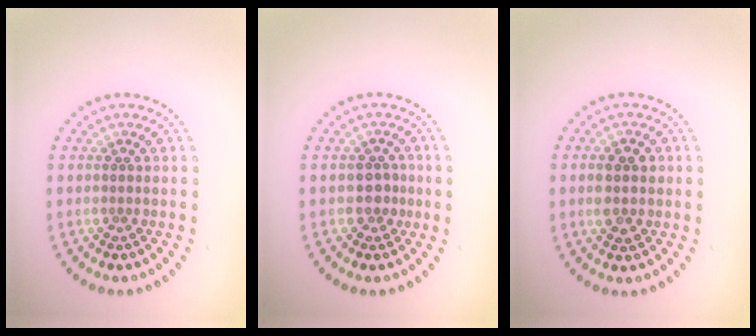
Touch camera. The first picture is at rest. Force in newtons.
{"total": 1.6, "press": 1.4, "slide": 0.8}
{"total": 2.9, "press": 2.9, "slide": 0.1}